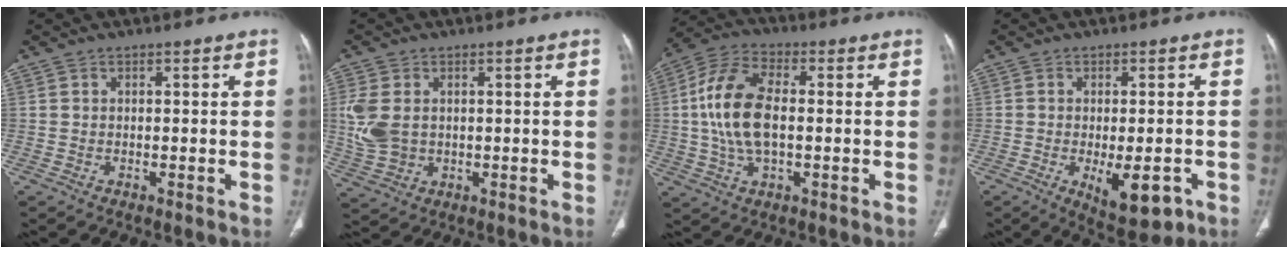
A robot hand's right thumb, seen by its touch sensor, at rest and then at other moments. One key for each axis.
{"total": 7.8, "fx": 1.0, "fy": 5.7, "fz": 5.2, "tx": -0.119, "ty": -0.001, "tz": 0.032}
{"total": 13.8, "fx": 0.3, "fy": 7.2, "fz": 11.7, "tx": -0.240, "ty": 0.019, "tz": 0.002}
{"total": 9.5, "fx": -3.5, "fy": 4.1, "fz": 7.8, "tx": -0.101, "ty": -0.004, "tz": -0.037}